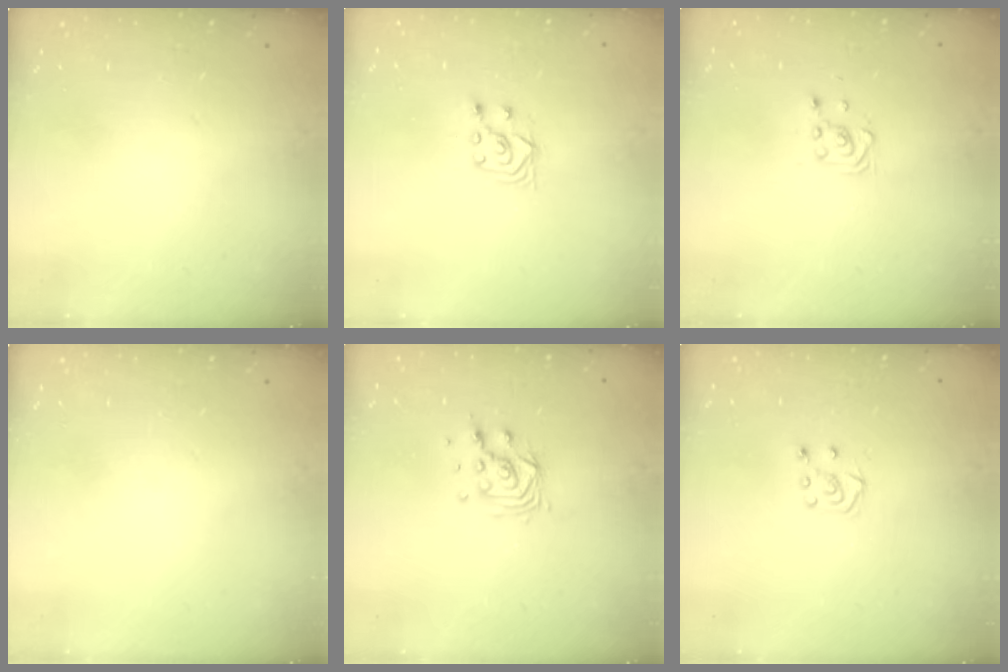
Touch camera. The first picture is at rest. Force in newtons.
{"total": 3.4, "press": 3.2, "slide": 0.9}
{"total": 3.7, "press": 3.6, "slide": 0.5}
{"total": 0.0}
{"total": 8.2, "press": 8.2, "slide": 0.6}
{"total": 5.3, "press": 5.3, "slide": 0.6}